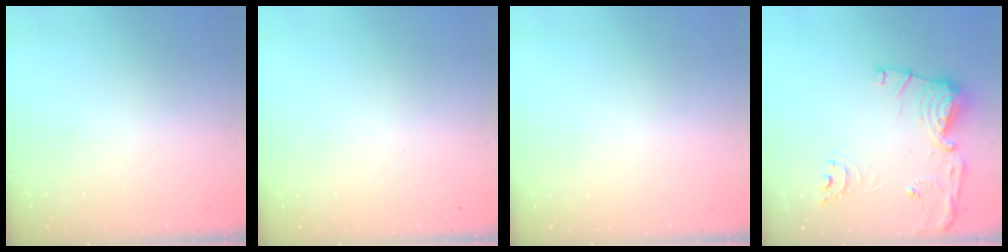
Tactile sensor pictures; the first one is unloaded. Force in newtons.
{"total": 0.0}
{"total": 0.0}
{"total": 15.1, "press": 15.0, "slide": 1.6}